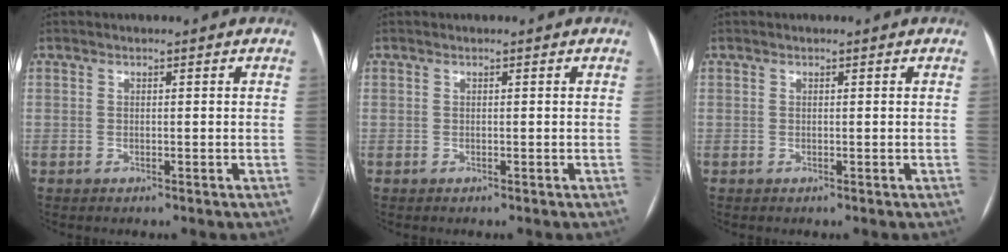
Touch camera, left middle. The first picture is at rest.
{"total": 0.0}
{"total": 0.0}